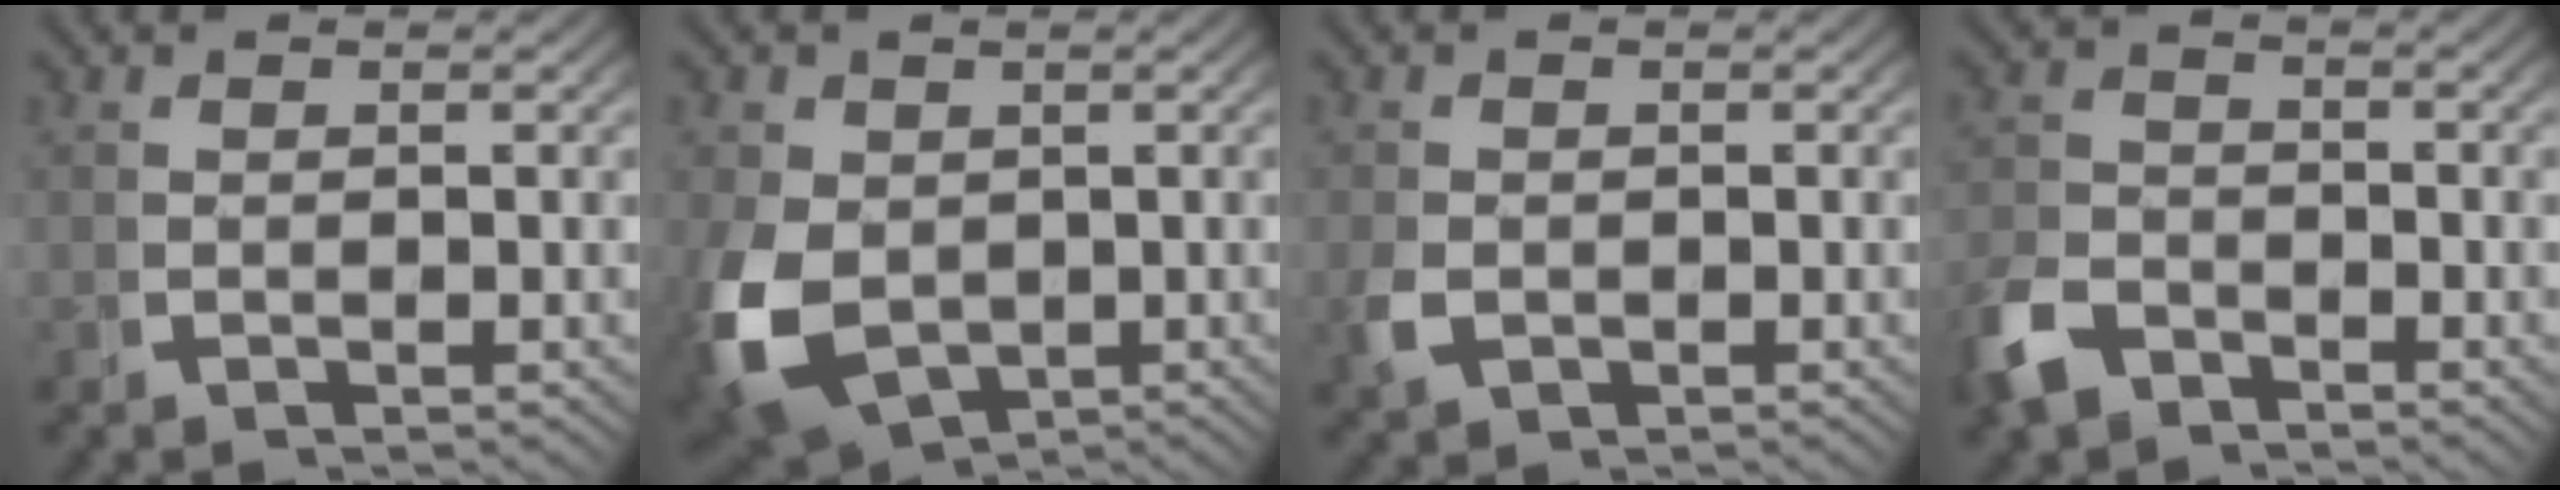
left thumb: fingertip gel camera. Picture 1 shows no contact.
{"total": 8.3, "force": [-2.3, 6.1, 5.0], "torque": [-0.134, -0.043, -0.015]}
{"total": 2.3, "force": [-0.8, 1.8, 1.2], "torque": [-0.034, -0.007, -0.011]}
{"total": 4.2, "force": [-3.3, 2.2, 1.3], "torque": [-0.035, -0.016, -0.057]}